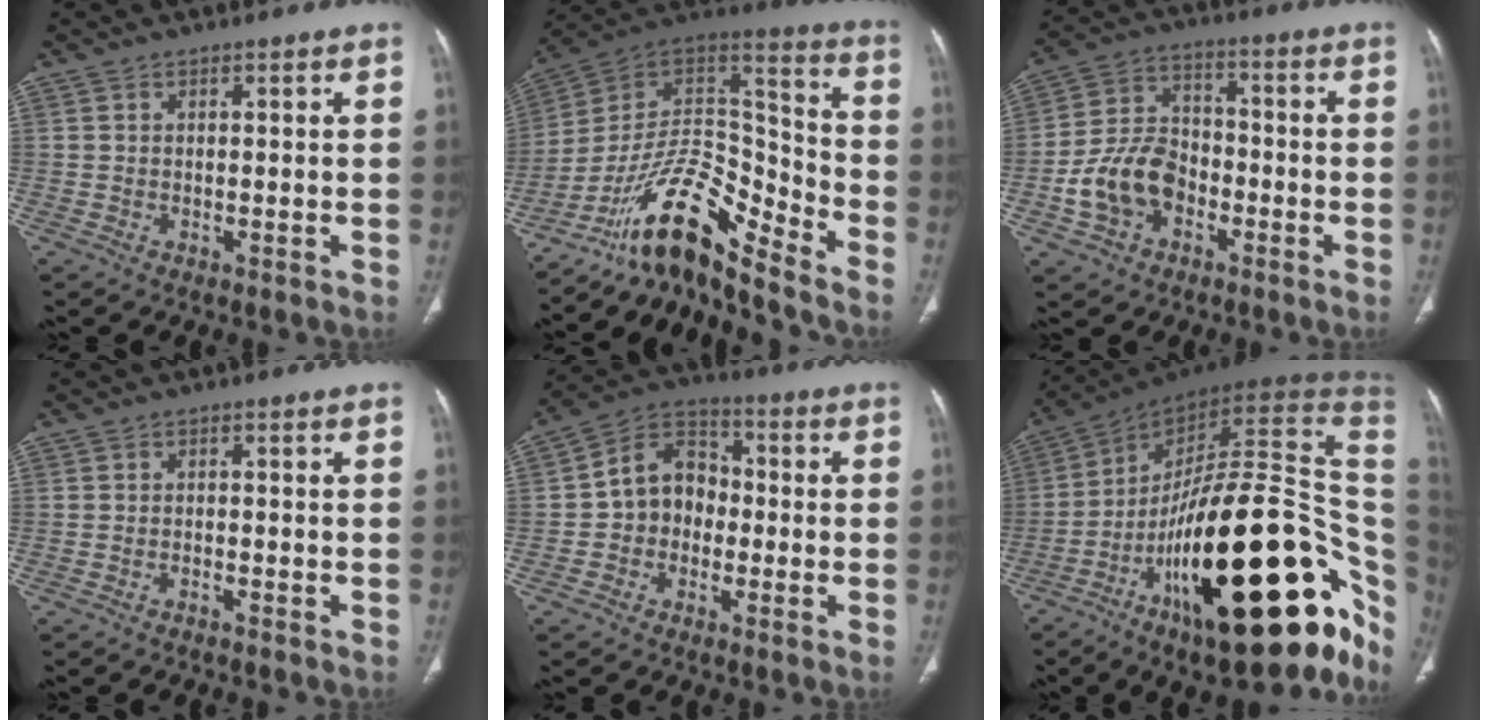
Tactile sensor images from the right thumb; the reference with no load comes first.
{"total": 16.1, "force": [-13.0, 4.5, 8.4], "torque": [-0.119, 0.121, -0.235]}
{"total": 12.5, "force": [-4.5, 9.1, 7.3], "torque": [-0.124, 0.038, -0.085]}
{"total": 0.9, "force": [-0.8, 0.1, 0.3], "torque": [-0.013, 0.009, -0.011]}
{"total": 9.9, "force": [-1.2, 8.1, 5.5], "torque": [-0.061, 0.038, -0.036]}
{"total": 41.4, "force": [-9.5, 15.6, 37.2], "torque": [-0.445, 0.066, -0.141]}